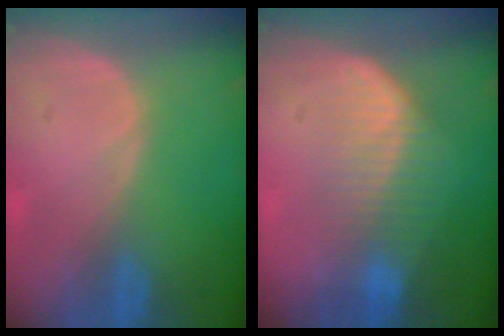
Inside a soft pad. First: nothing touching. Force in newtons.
{"total": 6.9, "press": 6.5, "slide": 2.4}